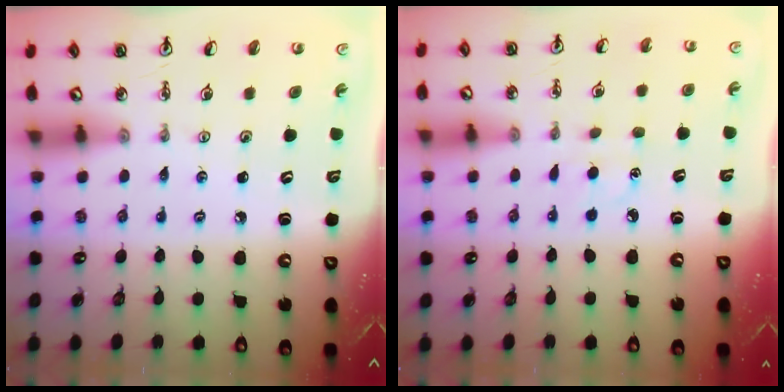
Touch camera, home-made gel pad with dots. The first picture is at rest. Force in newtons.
{"total": 4.0, "press": 3.9, "slide": 0.4}